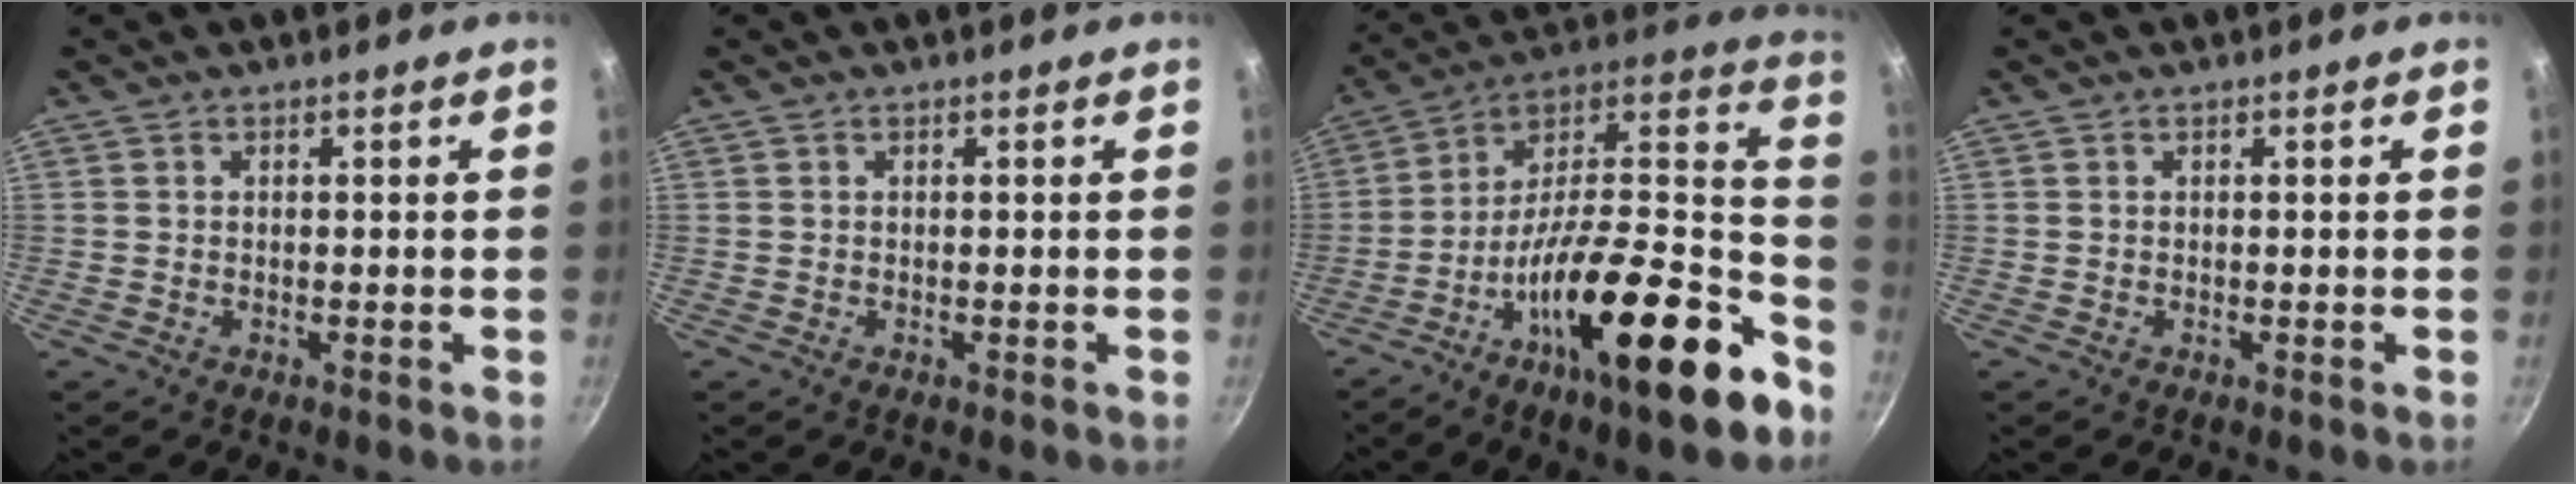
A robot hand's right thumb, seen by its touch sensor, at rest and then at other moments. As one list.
[{"total": 0.0}, {"total": 29.2, "force": [-11.9, 9.8, 24.8], "torque": [-0.337, 0.064, -0.204]}, {"total": 0.0}]